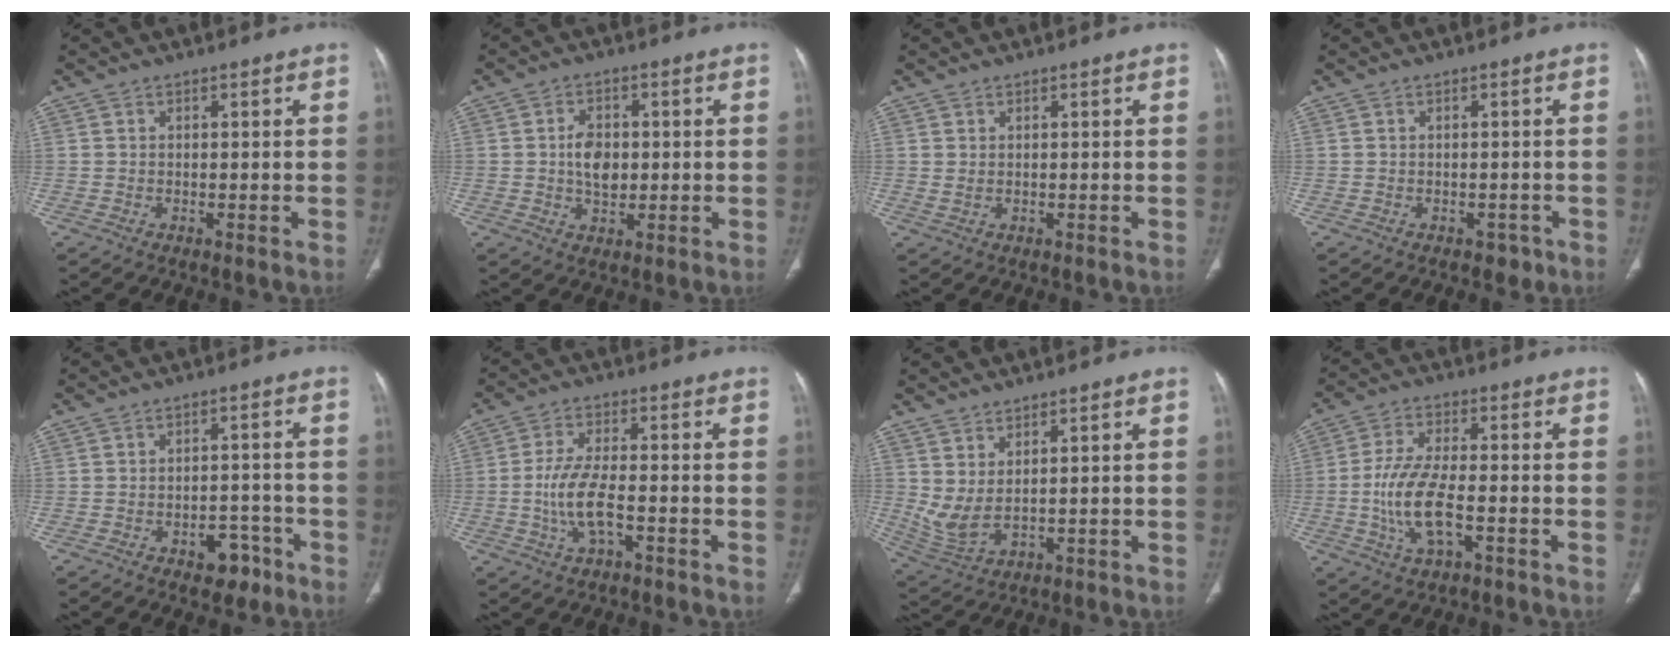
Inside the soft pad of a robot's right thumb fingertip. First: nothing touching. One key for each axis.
{"total": 5.9, "fx": 0.2, "fy": 4.1, "fz": 4.2, "tx": -0.057, "ty": -0.001, "tz": 0.004}
{"total": 0.8, "fx": 0.3, "fy": 0.3, "fz": 0.6, "tx": -0.014, "ty": 0.000, "tz": 0.011}
{"total": 1.7, "fx": -1.0, "fy": 1.3, "fz": 0.7, "tx": 0.006, "ty": 0.003, "tz": -0.009}
{"total": 5.6, "fx": -3.3, "fy": 3.5, "fz": 2.7, "tx": -0.009, "ty": 0.032, "tz": -0.043}
{"total": 7.9, "fx": -2.1, "fy": 3.0, "fz": 6.9, "tx": -0.146, "ty": 0.015, "tz": -0.041}
{"total": 6.0, "fx": 2.3, "fy": 2.2, "fz": 5.1, "tx": -0.118, "ty": -0.020, "tz": 0.059}
{"total": 10.9, "fx": -2.6, "fy": 4.3, "fz": 9.6, "tx": -0.199, "ty": 0.012, "tz": -0.049}